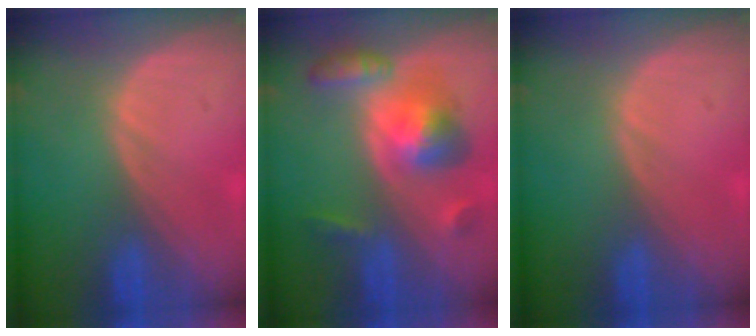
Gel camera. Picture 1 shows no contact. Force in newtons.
{"total": 7.9, "press": 7.9, "slide": 0.6}
{"total": 0.0}